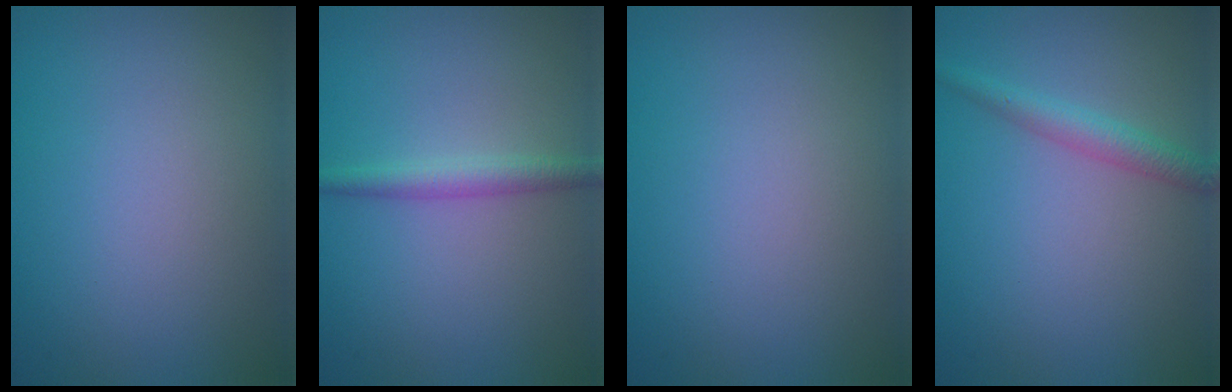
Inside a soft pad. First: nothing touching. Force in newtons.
{"total": 2.1, "press": 2.1, "slide": 0.0}
{"total": 0.0}
{"total": 2.2, "press": 2.2, "slide": 0.2}